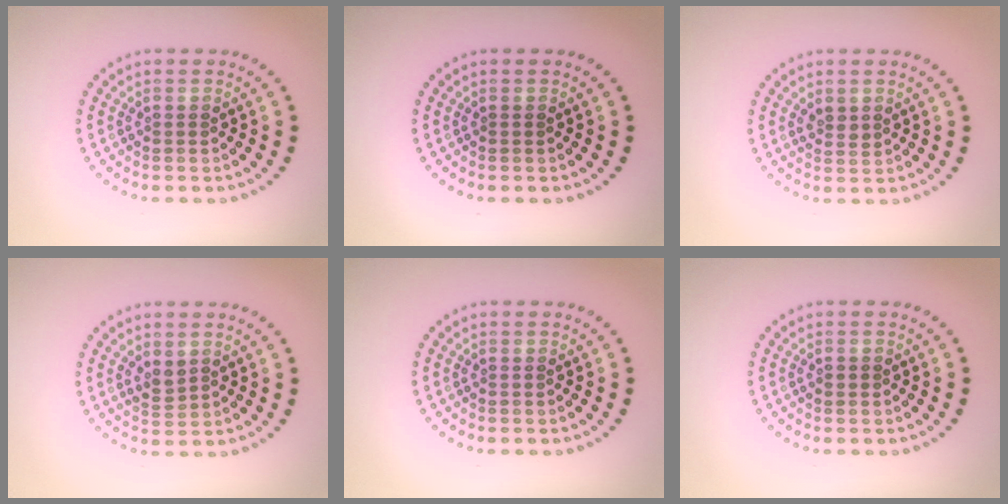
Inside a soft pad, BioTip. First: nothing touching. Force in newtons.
{"total": 0.0}
{"total": 1.4, "press": 1.3, "slide": 0.5}
{"total": 1.4, "press": 1.3, "slide": 0.5}
{"total": 0.0}
{"total": 0.7, "press": 0.7, "slide": 0.1}